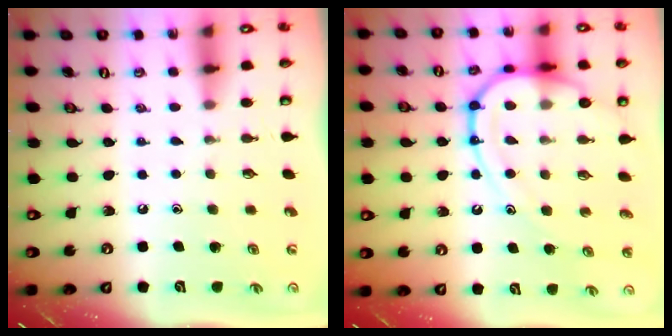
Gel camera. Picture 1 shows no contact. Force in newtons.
{"total": 13.5, "press": 13.5, "slide": 0.8}